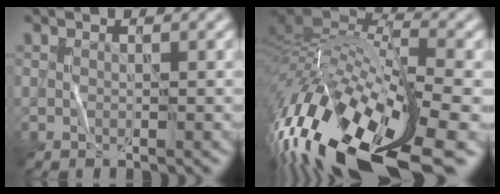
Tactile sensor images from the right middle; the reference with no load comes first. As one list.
[{"total": 16.5, "force": [-7.5, 5.9, 13.4], "torque": [-0.276, 0.009, -0.127]}]